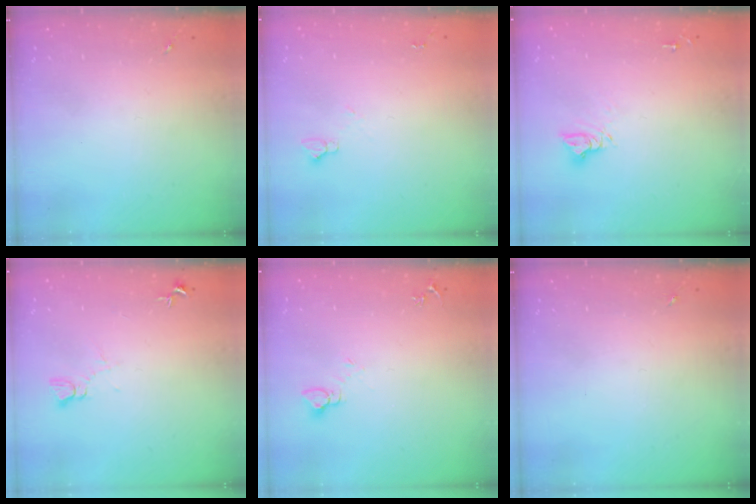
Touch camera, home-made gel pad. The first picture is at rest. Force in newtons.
{"total": 3.5, "press": 3.5, "slide": 0.4}
{"total": 6.2, "press": 6.2, "slide": 0.3}
{"total": 4.3, "press": 4.3, "slide": 0.4}
{"total": 4.0, "press": 4.0, "slide": 0.4}
{"total": 0.0}